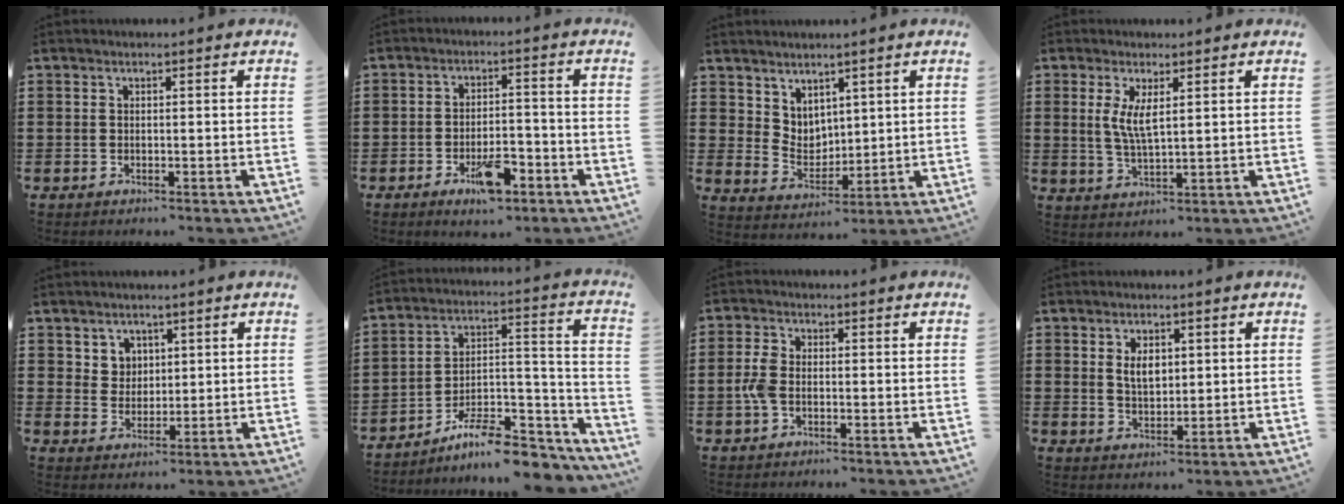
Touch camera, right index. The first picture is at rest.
{"total": 6.7, "force": [-3.5, 2.5, 5.2], "torque": [-0.091, 0.003, -0.059]}
{"total": 4.5, "force": [3.6, 2.8, 0.3], "torque": [-0.024, -0.004, 0.069]}
{"total": 4.5, "force": [1.3, 1.4, 4.1], "torque": [-0.086, 0.001, 0.021]}
{"total": 3.6, "force": [2.0, 3.0, 0.5], "torque": [-0.016, 0.006, 0.036]}
{"total": 10.1, "force": [-8.6, 2.1, 4.9], "torque": [-0.068, 0.024, -0.159]}
{"total": 3.5, "force": [-0.9, 1.9, 2.8], "torque": [-0.080, -0.008, -0.023]}
{"total": 3.7, "force": [1.1, 2.0, 2.9], "torque": [-0.054, 0.005, 0.017]}